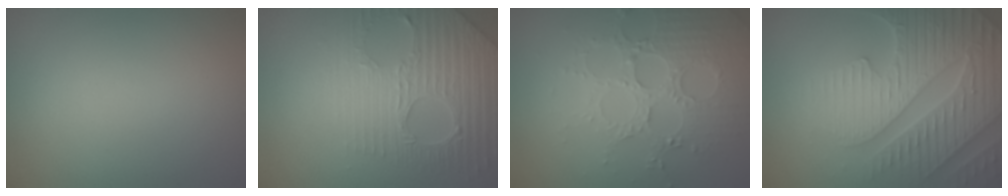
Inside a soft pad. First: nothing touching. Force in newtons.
{"total": 5.0, "press": 4.7, "slide": 1.8}
{"total": 4.9, "press": 4.1, "slide": 2.7}
{"total": 7.6, "press": 7.4, "slide": 1.8}